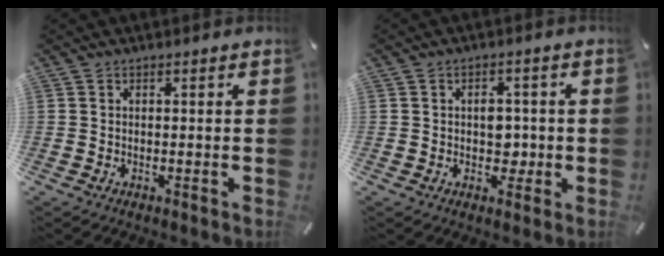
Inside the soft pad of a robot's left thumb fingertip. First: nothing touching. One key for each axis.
{"total": 4.8, "fx": -0.3, "fy": 3.6, "fz": 3.1, "tx": -0.027, "ty": -0.006, "tz": -0.012}